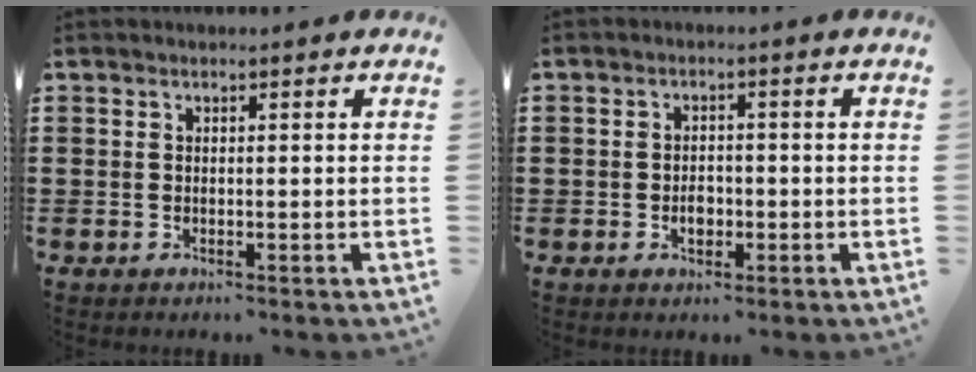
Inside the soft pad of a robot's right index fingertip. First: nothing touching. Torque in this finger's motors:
{"motor_torque": [2.14, 0.00, 0.64, 0.08]}